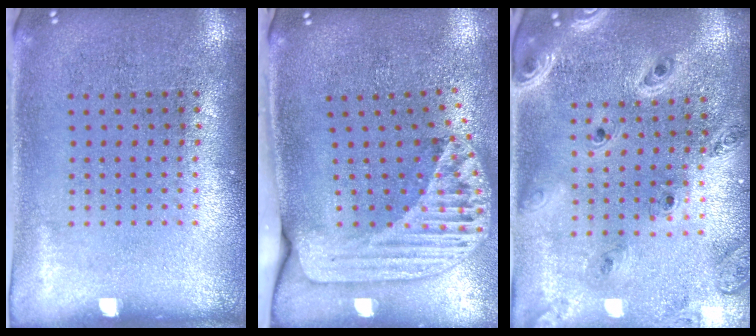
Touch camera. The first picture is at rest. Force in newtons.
{"total": 2.7, "press": 1.8, "slide": 1.9}
{"total": 1.6, "press": 1.6, "slide": 0.3}